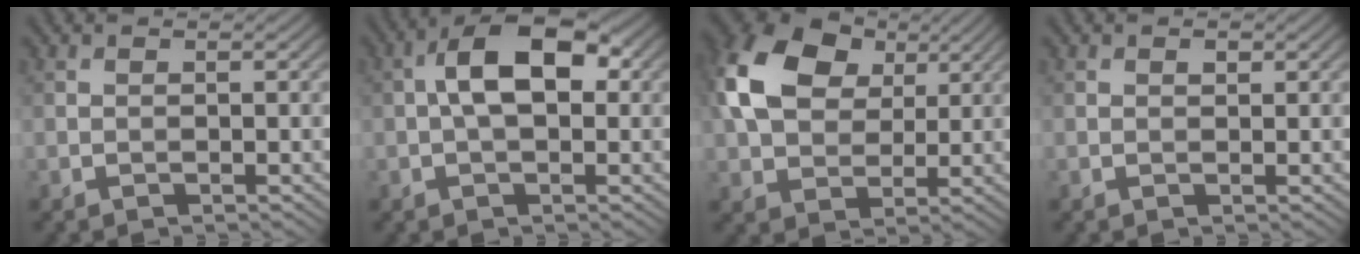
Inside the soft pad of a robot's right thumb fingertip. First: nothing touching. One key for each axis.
{"total": 7.6, "fx": 0.9, "fy": 4.0, "fz": 6.5, "tx": -0.109, "ty": 0.018, "tz": 0.005}
{"total": 13.0, "fx": 4.0, "fy": 9.0, "fz": 8.4, "tx": -0.201, "ty": 0.021, "tz": 0.074}
{"total": 0.8, "fx": 0.4, "fy": 0.5, "fz": 0.4, "tx": -0.006, "ty": -0.003, "tz": 0.006}